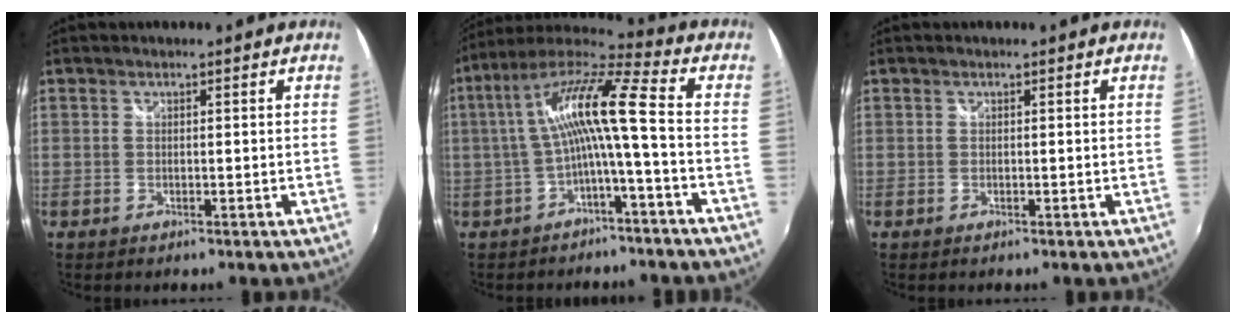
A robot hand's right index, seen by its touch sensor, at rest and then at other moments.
{"total": 12.4, "force": [-1.5, 0.4, 12.3], "torque": [-0.238, 0.018, -0.027]}
{"total": 0.0}